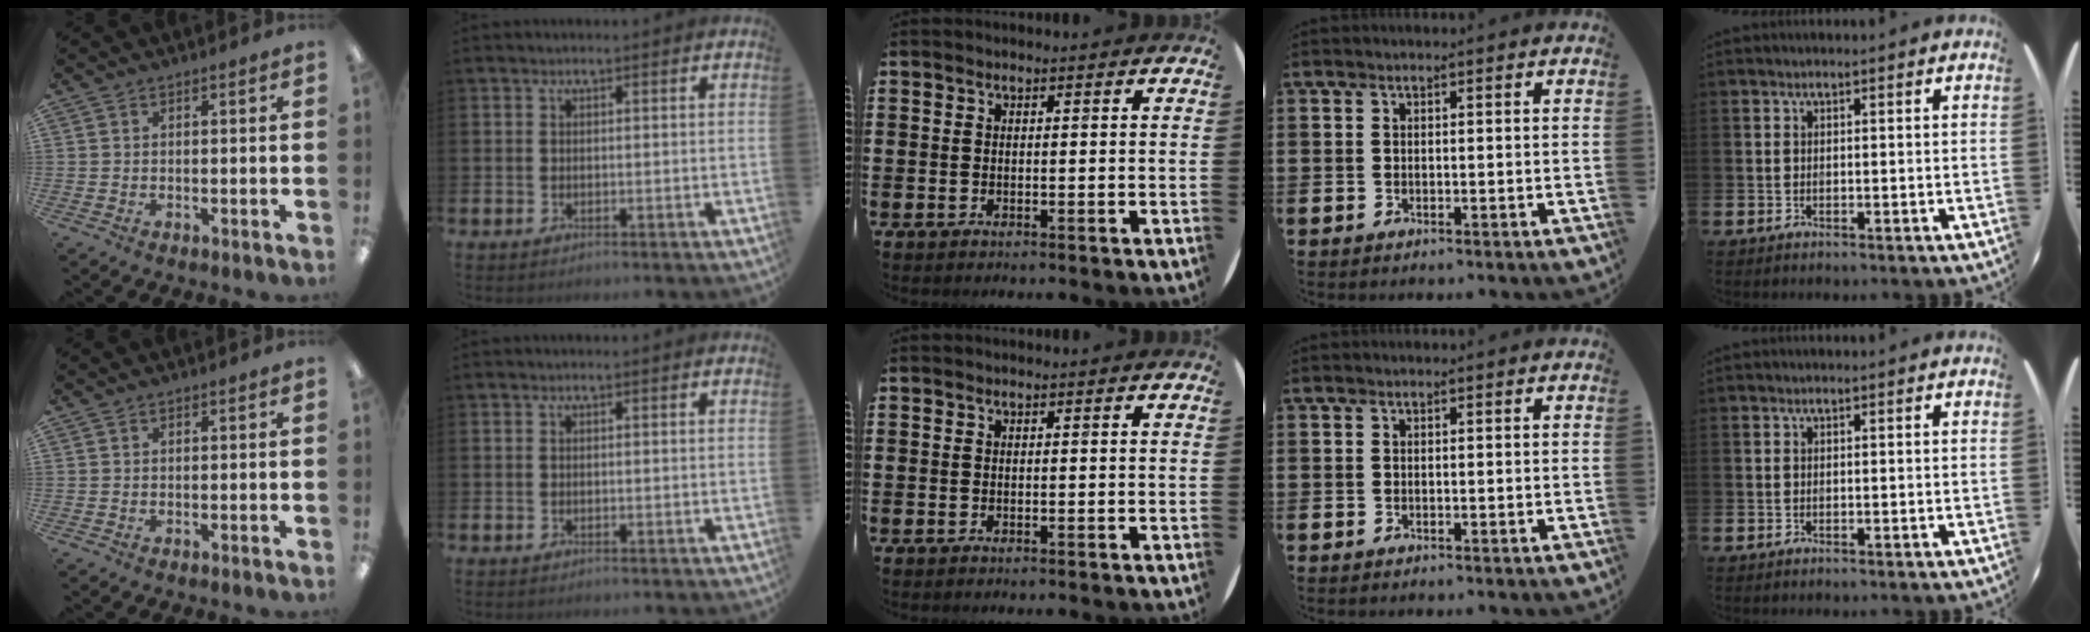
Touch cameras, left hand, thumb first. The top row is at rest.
{}